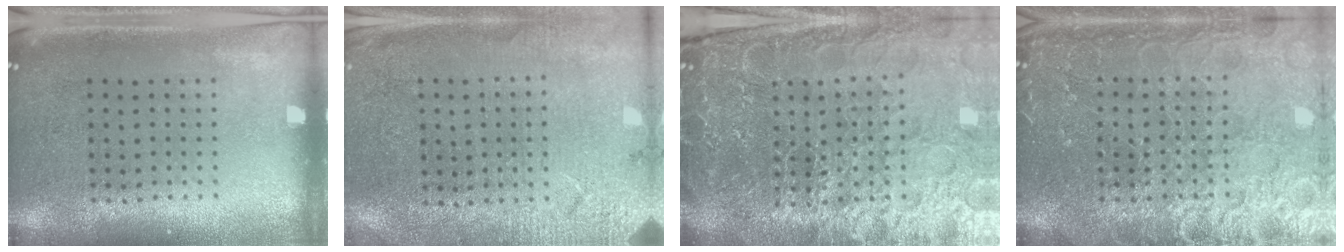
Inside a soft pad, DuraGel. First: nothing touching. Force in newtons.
{"total": 2.5, "press": 2.5, "slide": 0.2}
{"total": 6.0, "press": 5.3, "slide": 2.7}
{"total": 6.6, "press": 6.6, "slide": 0.9}